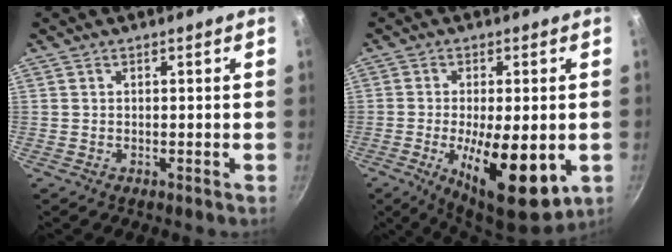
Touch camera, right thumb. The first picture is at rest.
{"total": 15.6, "force": [-3.7, 5.8, 14.0], "torque": [-0.208, -0.003, -0.048]}